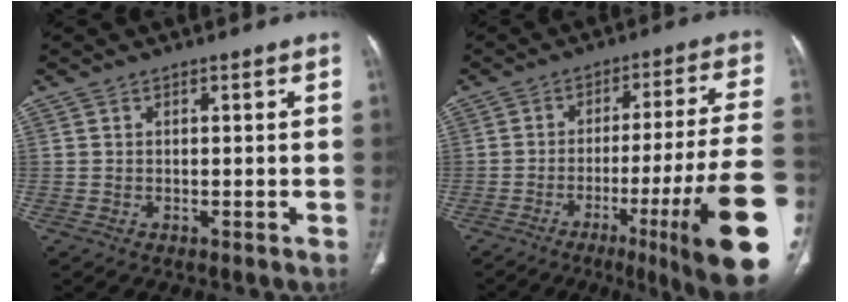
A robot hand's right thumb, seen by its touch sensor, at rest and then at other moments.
{"total": 22.8, "force": [-8.6, 1.3, 21.1], "torque": [-0.247, 0.019, -0.121]}